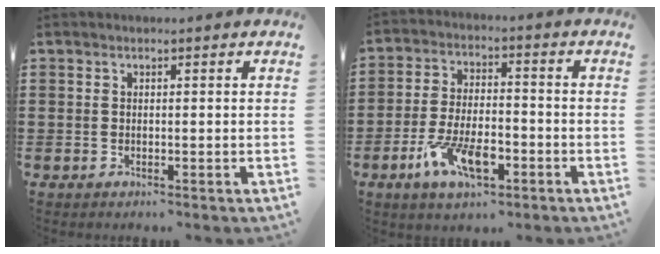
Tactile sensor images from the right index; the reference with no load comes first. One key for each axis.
{"total": 9.1, "fx": -4.4, "fy": 3.8, "fz": 7.0, "tx": -0.149, "ty": 0.000, "tz": -0.079}